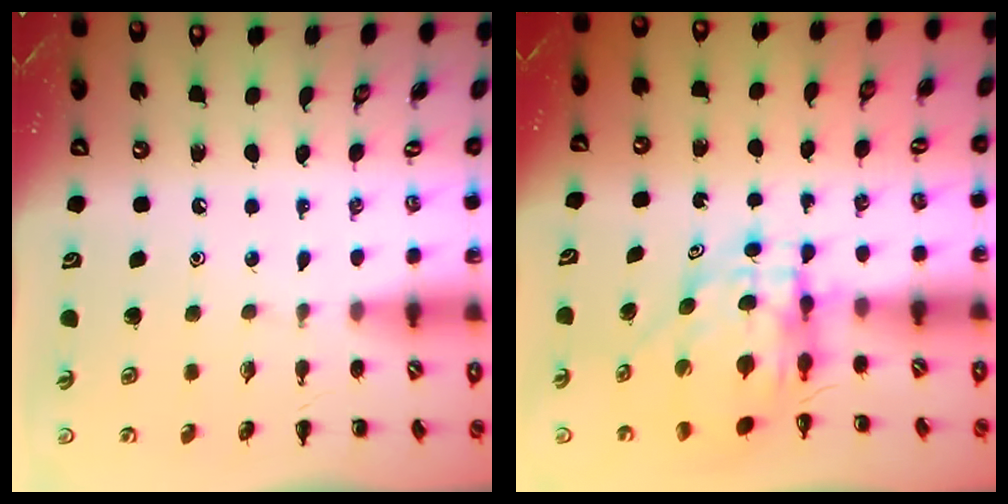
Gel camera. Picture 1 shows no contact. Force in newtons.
{"total": 5.9, "press": 5.9, "slide": 0.7}